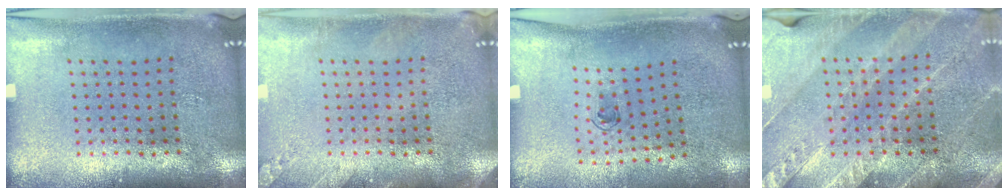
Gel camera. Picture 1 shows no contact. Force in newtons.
{"total": 1.3, "press": 1.3, "slide": 0.2}
{"total": 0.6, "press": 0.3, "slide": 0.5}
{"total": 2.9, "press": 2.7, "slide": 0.9}